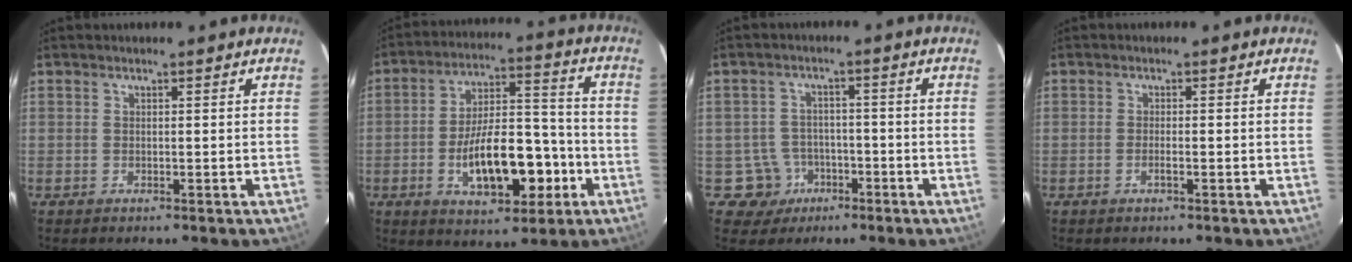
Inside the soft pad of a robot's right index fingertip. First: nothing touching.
{"total": 14.7, "force": [-4.7, 5.8, 12.6], "torque": [-0.214, 0.018, -0.070]}
{"total": 5.6, "force": [-2.1, 5.1, -0.3], "torque": [0.009, 0.014, -0.028]}
{"total": 1.1, "force": [-0.5, 0.1, 1.0], "torque": [-0.022, 0.000, -0.009]}